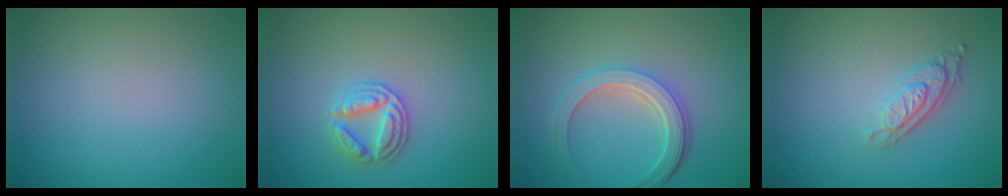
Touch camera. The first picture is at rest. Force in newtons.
{"total": 2.8, "press": 2.7, "slide": 0.4}
{"total": 4.7, "press": 3.5, "slide": 3.1}
{"total": 3.0, "press": 2.1, "slide": 2.1}